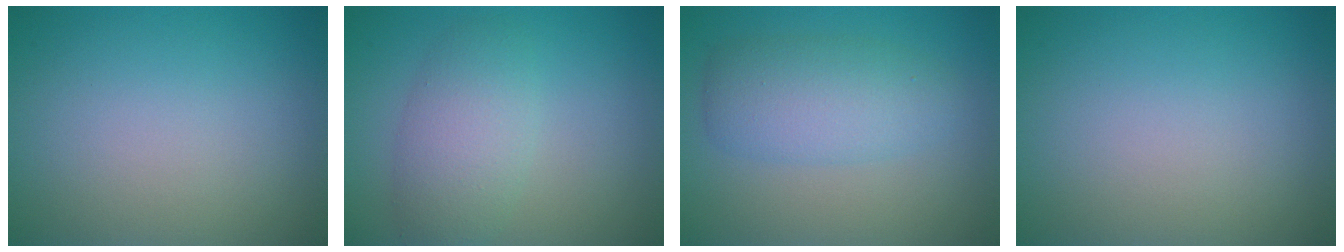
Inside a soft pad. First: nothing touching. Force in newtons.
{"total": 4.0, "press": 4.0, "slide": 0.1}
{"total": 4.3, "press": 4.3, "slide": 0.1}
{"total": 0.0}